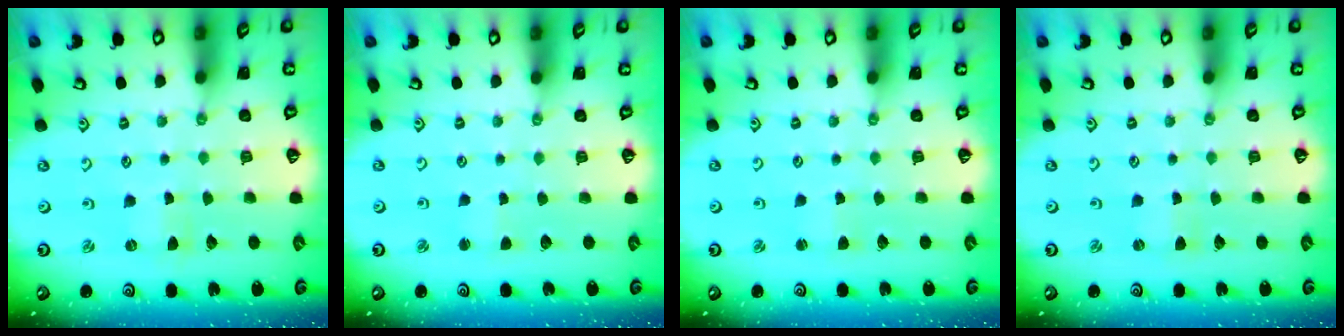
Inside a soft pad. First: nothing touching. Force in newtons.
{"total": 1.5, "press": 1.5, "slide": 0.1}
{"total": 1.6, "press": 1.6, "slide": 0.2}
{"total": 1.1, "press": 1.1, "slide": 0.2}